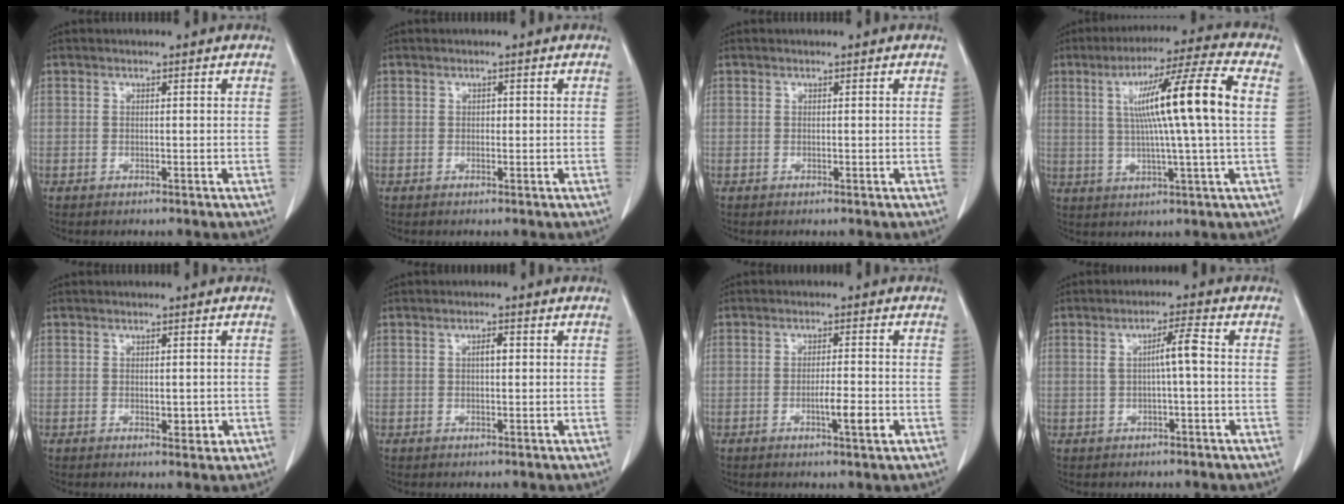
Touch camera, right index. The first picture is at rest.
{"total": 1.0, "force": [0.0, 0.7, 0.7], "torque": [-0.017, 0.006, 0.001]}
{"total": 0.0}
{"total": 15.6, "force": [2.7, -0.7, 15.4], "torque": [-0.254, 0.018, 0.041]}
{"total": 3.0, "force": [-0.7, 1.5, 2.5], "torque": [-0.037, -0.001, -0.003]}
{"total": 2.1, "force": [0.3, 0.9, 1.9], "torque": [-0.037, 0.005, 0.006]}
{"total": 4.7, "force": [-1.6, 0.7, 4.3], "torque": [-0.073, -0.001, -0.023]}
{"total": 4.3, "force": [0.1, 0.5, 4.3], "torque": [-0.078, 0.013, 0.004]}